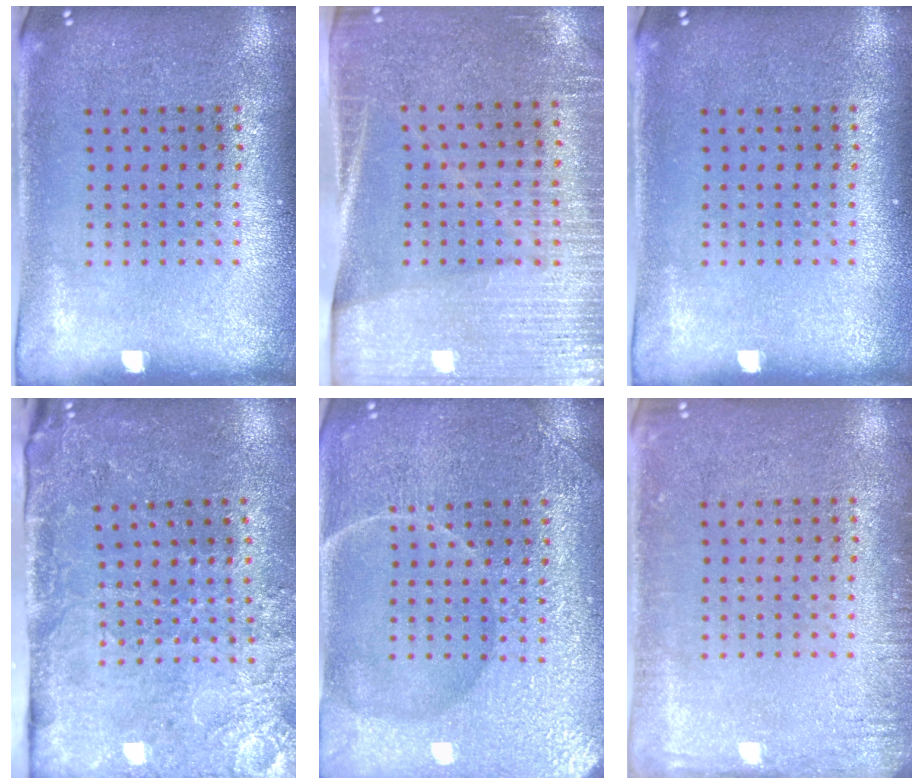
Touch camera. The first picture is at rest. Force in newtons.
{"total": 3.0, "press": 2.8, "slide": 1.2}
{"total": 0.0}
{"total": 3.2, "press": 3.2, "slide": 0.5}
{"total": 4.5, "press": 4.5, "slide": 0.5}
{"total": 1.8, "press": 1.8, "slide": 0.2}